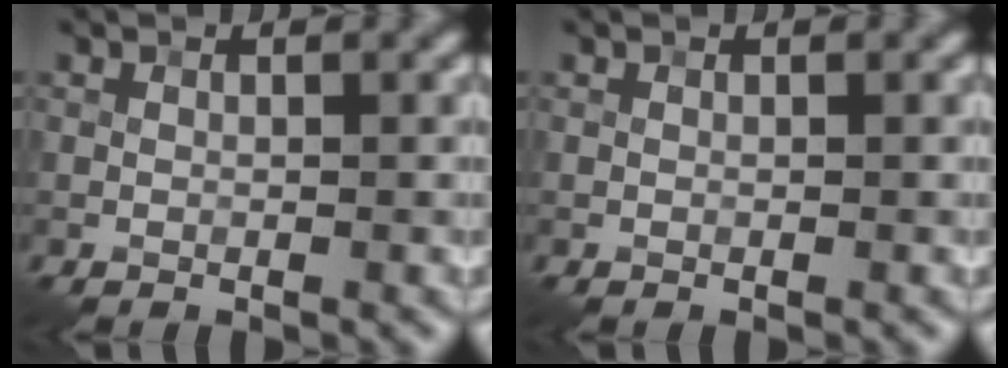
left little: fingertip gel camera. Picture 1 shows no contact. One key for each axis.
{"total": 0.0}